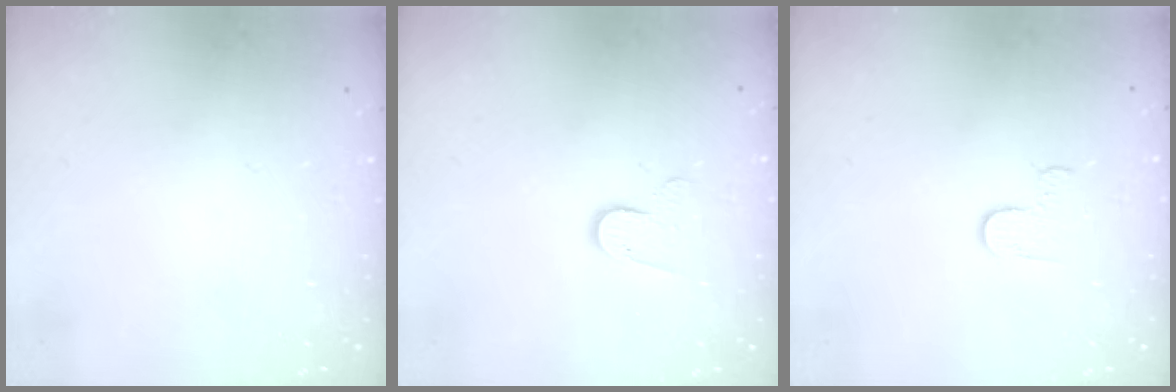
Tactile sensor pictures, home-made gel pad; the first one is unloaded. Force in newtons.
{"total": 7.2, "press": 7.2, "slide": 0.3}
{"total": 2.7, "press": 2.6, "slide": 0.4}